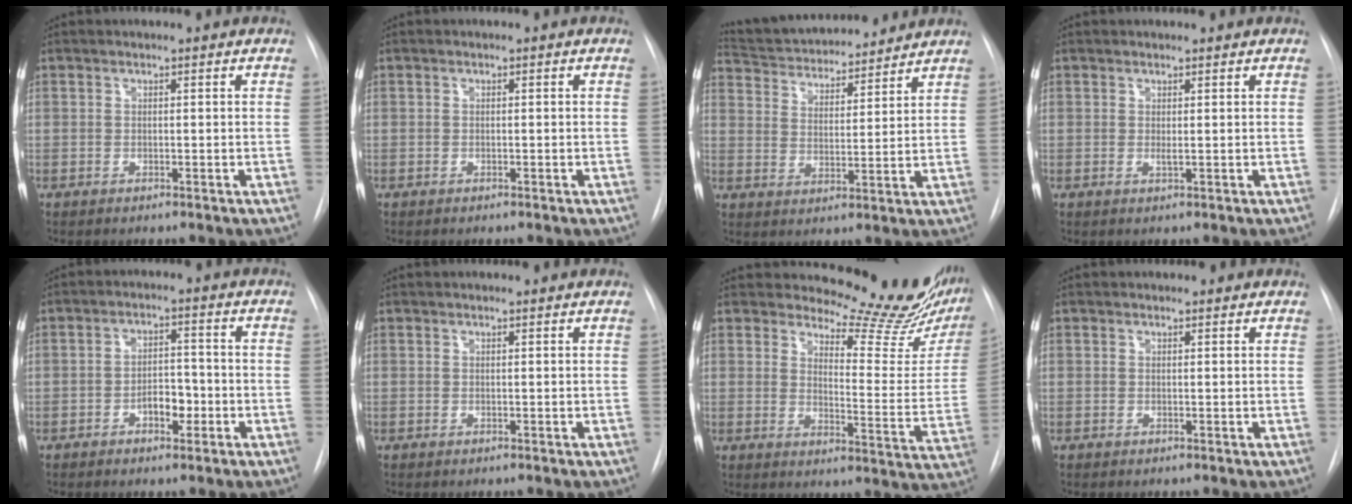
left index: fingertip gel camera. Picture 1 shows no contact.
{"total": 0.0}
{"total": 16.4, "force": [15.3, 3.3, 4.9], "torque": [-0.083, 0.019, 0.240]}
{"total": 0.6, "force": [0.2, 0.1, 0.6], "torque": [-0.018, -0.005, 0.002]}
{"total": 4.2, "force": [-1.7, 2.1, 3.2], "torque": [-0.047, 0.006, -0.028]}
{"total": 0.7, "force": [0.7, 0.2, 0.2], "torque": [-0.010, 0.006, 0.011]}
{"total": 18.4, "force": [17.0, 2.7, 6.7], "torque": [-0.078, -0.115, 0.192]}
{"total": 0.8, "force": [0.7, 0.4, 0.1], "torque": [-0.004, -0.003, 0.006]}